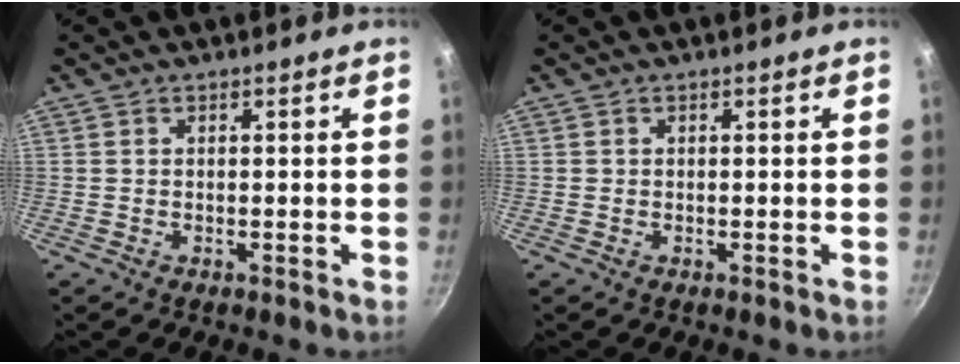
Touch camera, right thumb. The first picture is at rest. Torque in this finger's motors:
{"motor_torque": [-0.42, 0.14, 0.35, -0.29, 0.00]}